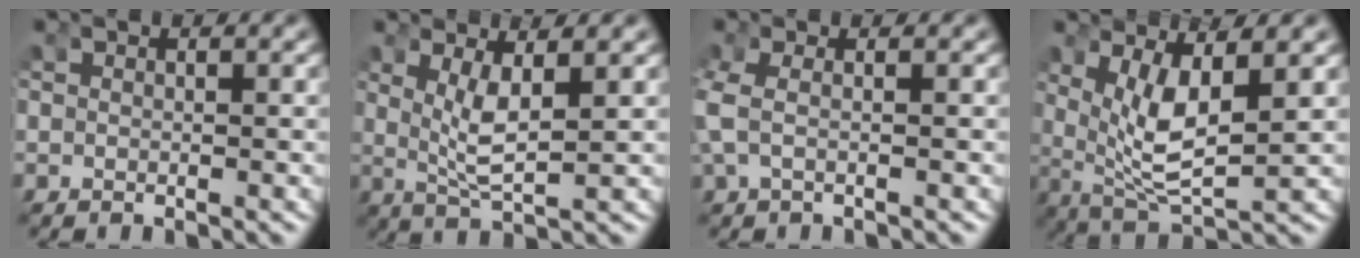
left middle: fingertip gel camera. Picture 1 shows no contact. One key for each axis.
{"total": 4.3, "fx": 0.8, "fy": 1.5, "fz": 4.0, "tx": -0.085, "ty": -0.013, "tz": 0.021}
{"total": 2.3, "fx": 0.0, "fy": 1.1, "fz": 2.0, "tx": -0.062, "ty": -0.003, "tz": 0.003}
{"total": 7.4, "fx": 1.1, "fy": 3.9, "fz": 6.1, "tx": -0.131, "ty": -0.022, "tz": 0.032}